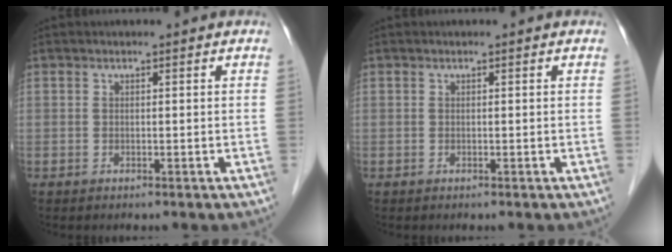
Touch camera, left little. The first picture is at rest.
{"total": 0.0}